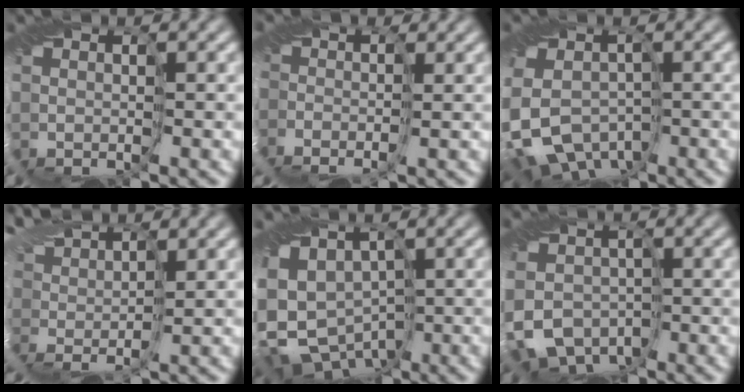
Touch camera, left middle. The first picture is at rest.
{"total": 2.3, "force": [-0.4, 2.1, 0.9], "torque": [-0.017, 0.005, -0.007]}
{"total": 10.6, "force": [-4.5, 8.6, 4.1], "torque": [-0.089, -0.041, -0.078]}
{"total": 2.7, "force": [2.6, 0.5, 0.5], "torque": [-0.017, 0.020, 0.046]}
{"total": 7.6, "force": [-4.1, 5.3, 3.4], "torque": [-0.059, -0.015, -0.066]}
{"total": 5.5, "force": [-2.5, 4.3, 2.2], "torque": [-0.026, -0.007, -0.057]}